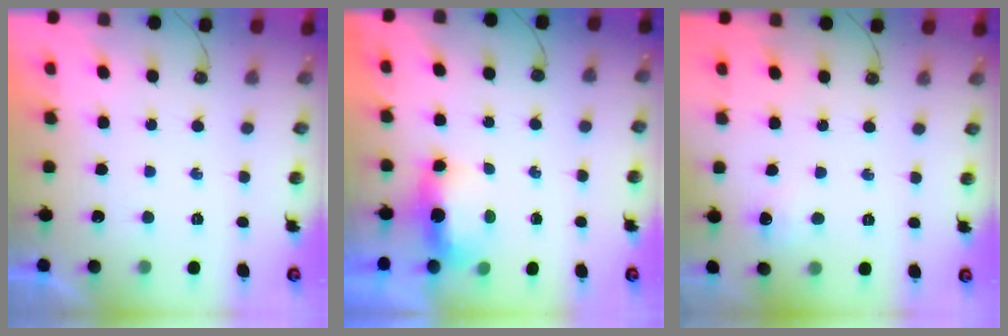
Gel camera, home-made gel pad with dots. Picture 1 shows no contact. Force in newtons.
{"total": 5.4, "press": 5.4, "slide": 0.7}
{"total": 4.1, "press": 4.0, "slide": 0.6}